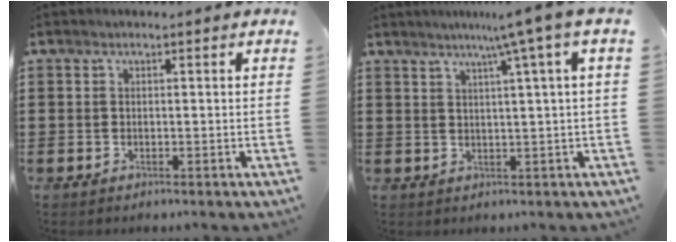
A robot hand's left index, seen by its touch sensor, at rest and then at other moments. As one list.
[{"total": 5.8, "force": [2.8, -1.2, 4.9], "torque": [-0.092, -0.006, 0.041]}]